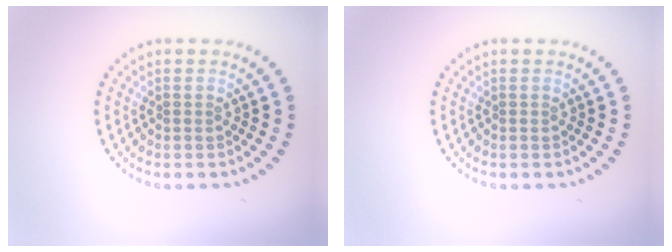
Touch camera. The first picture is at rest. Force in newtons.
{"total": 0.0}